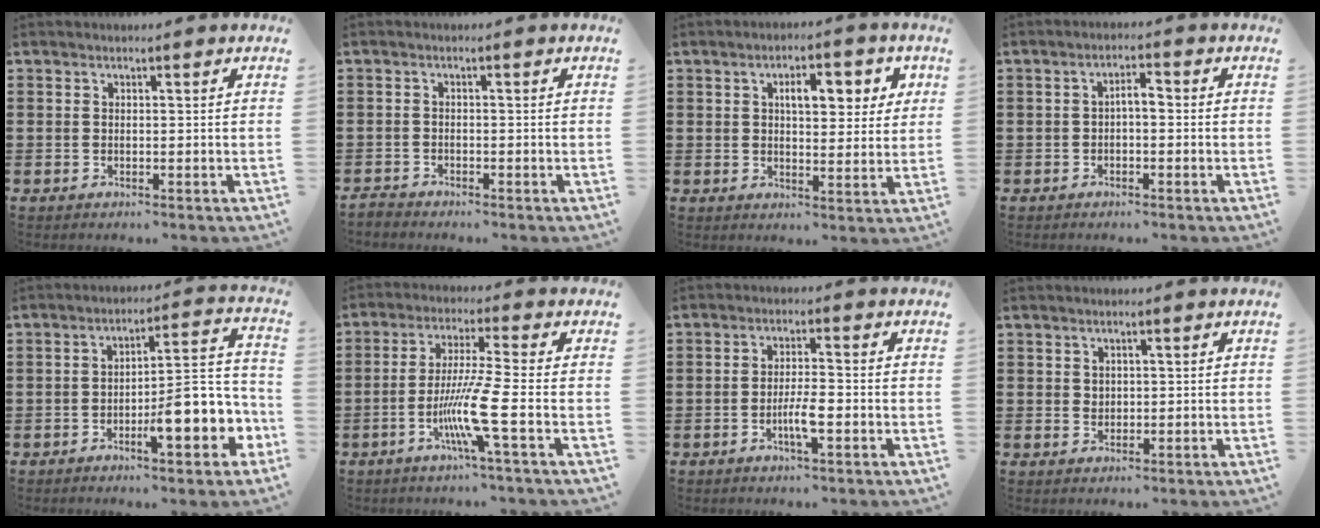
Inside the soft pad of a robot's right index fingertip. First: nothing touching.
{"total": 1.3, "force": [-1.2, 0.2, 0.0], "torque": [-0.004, 0.003, -0.027]}
{"total": 6.0, "force": [2.1, 2.5, 5.0], "torque": [-0.073, 0.000, 0.026]}
{"total": 2.3, "force": [-0.7, 0.8, 2.0], "torque": [-0.039, 0.006, -0.016]}
{"total": 10.0, "force": [-4.2, 2.9, 8.6], "torque": [-0.110, -0.008, -0.073]}
{"total": 9.1, "force": [-3.2, -0.5, 8.5], "torque": [-0.177, -0.023, -0.066]}
{"total": 4.1, "force": [-1.6, 0.6, 3.7], "torque": [-0.070, 0.000, -0.031]}
{"total": 1.1, "force": [0.7, 0.8, 0.2], "torque": [-0.005, 0.003, 0.015]}